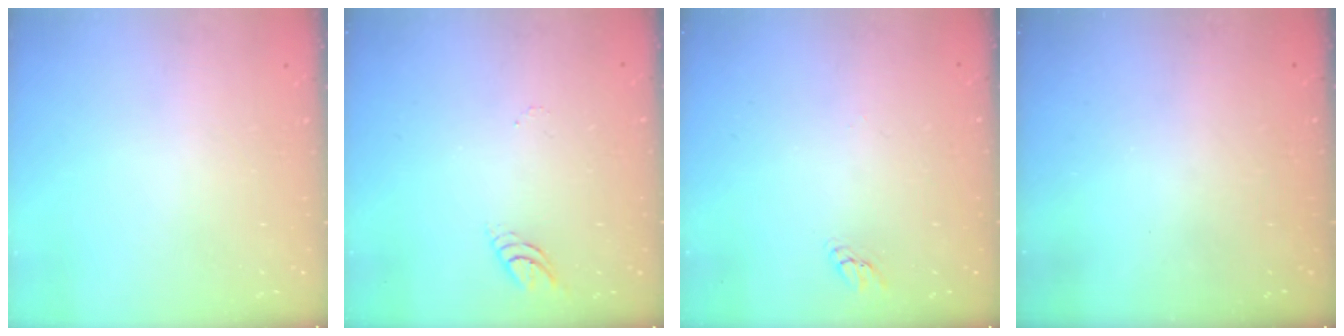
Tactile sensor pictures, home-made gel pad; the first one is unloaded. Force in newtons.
{"total": 4.0, "press": 4.0, "slide": 0.3}
{"total": 1.9, "press": 1.9, "slide": 0.2}
{"total": 0.0}